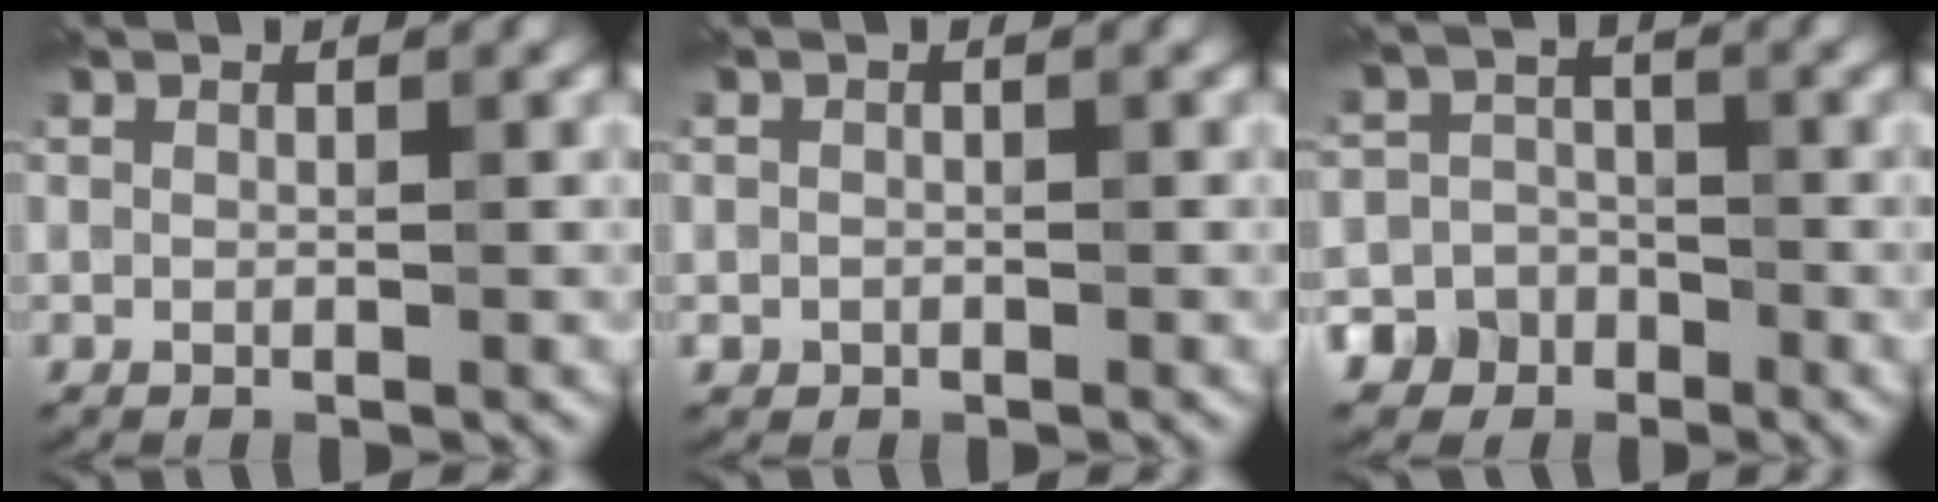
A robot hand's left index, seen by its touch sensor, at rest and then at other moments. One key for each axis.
{"total": 0.7, "fx": -0.3, "fy": 0.6, "fz": 0.0, "tx": 0.005, "ty": -0.004, "tz": -0.006}
{"total": 7.2, "fx": -4.6, "fy": 5.5, "fz": 0.6, "tx": 0.007, "ty": -0.016, "tz": -0.099}